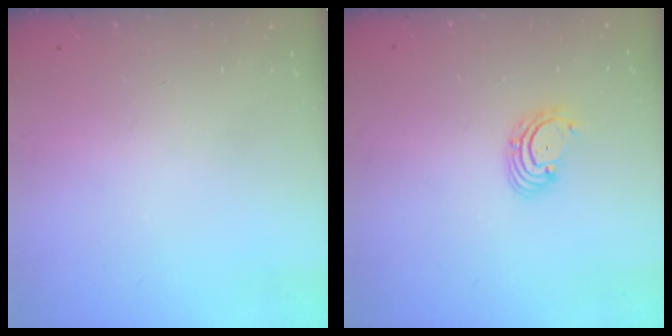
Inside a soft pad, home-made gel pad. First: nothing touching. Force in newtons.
{"total": 2.9, "press": 2.9, "slide": 0.3}